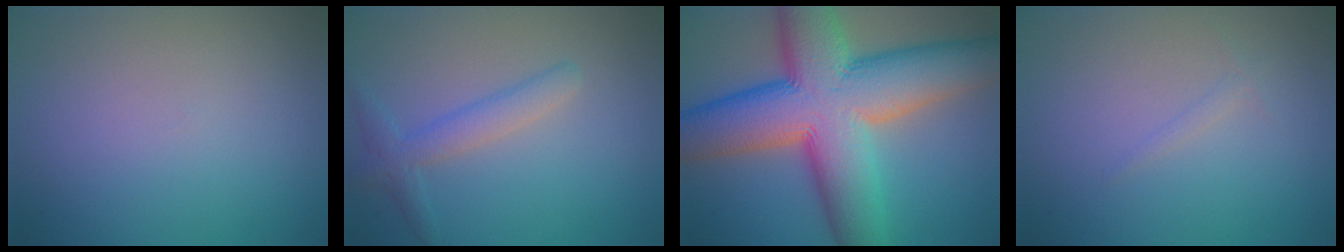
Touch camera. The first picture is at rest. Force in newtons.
{"total": 2.5, "press": 2.5, "slide": 0.1}
{"total": 15.7, "press": 15.7, "slide": 0.4}
{"total": 0.7, "press": 0.7, "slide": 0.1}